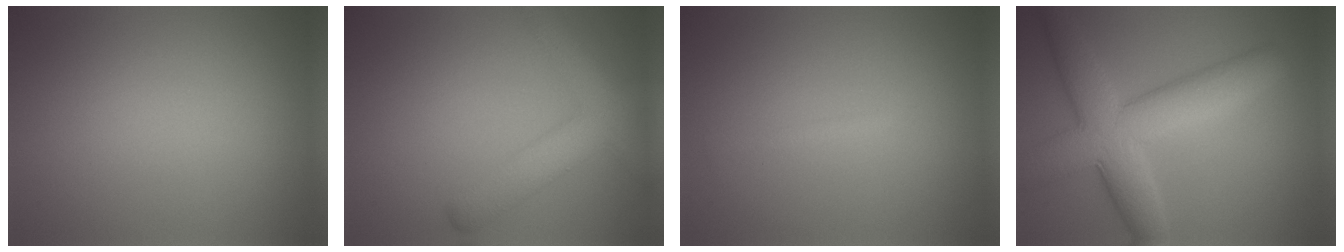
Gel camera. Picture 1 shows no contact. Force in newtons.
{"total": 4.5, "press": 4.5, "slide": 0.3}
{"total": 0.6, "press": 0.6, "slide": 0.0}
{"total": 8.6, "press": 8.6, "slide": 0.3}